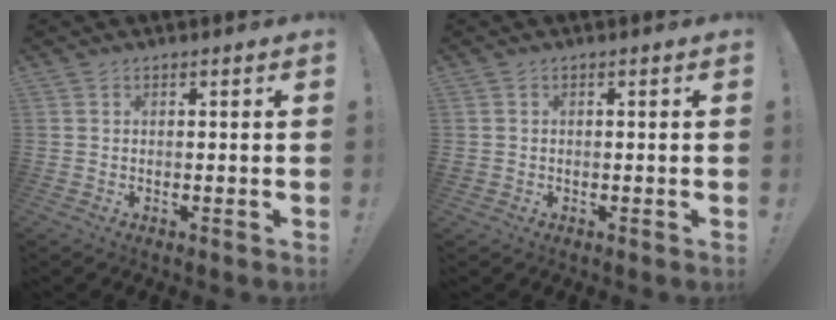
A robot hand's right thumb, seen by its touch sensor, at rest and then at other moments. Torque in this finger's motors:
{"motor_torque": [0.43, 0.03, 0.18, -0.43, 0.00]}